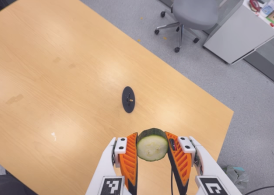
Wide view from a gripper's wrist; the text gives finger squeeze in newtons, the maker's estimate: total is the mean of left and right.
{"total": 10.9, "left": 10.5, "right": 11.4}